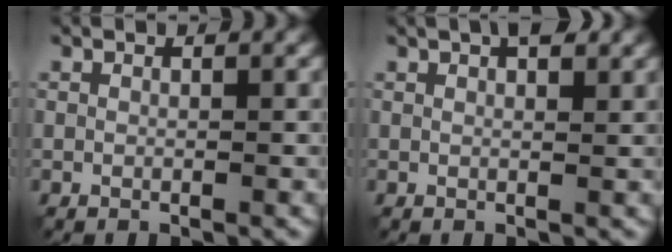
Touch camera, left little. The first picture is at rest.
{"total": 2.4, "force": [1.5, 0.7, 1.7], "torque": [-0.022, 0.002, 0.019]}